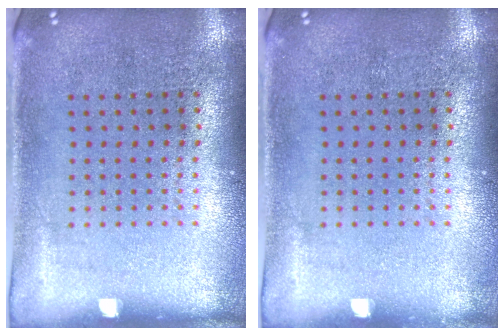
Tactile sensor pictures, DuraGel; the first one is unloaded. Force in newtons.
{"total": 0.0}